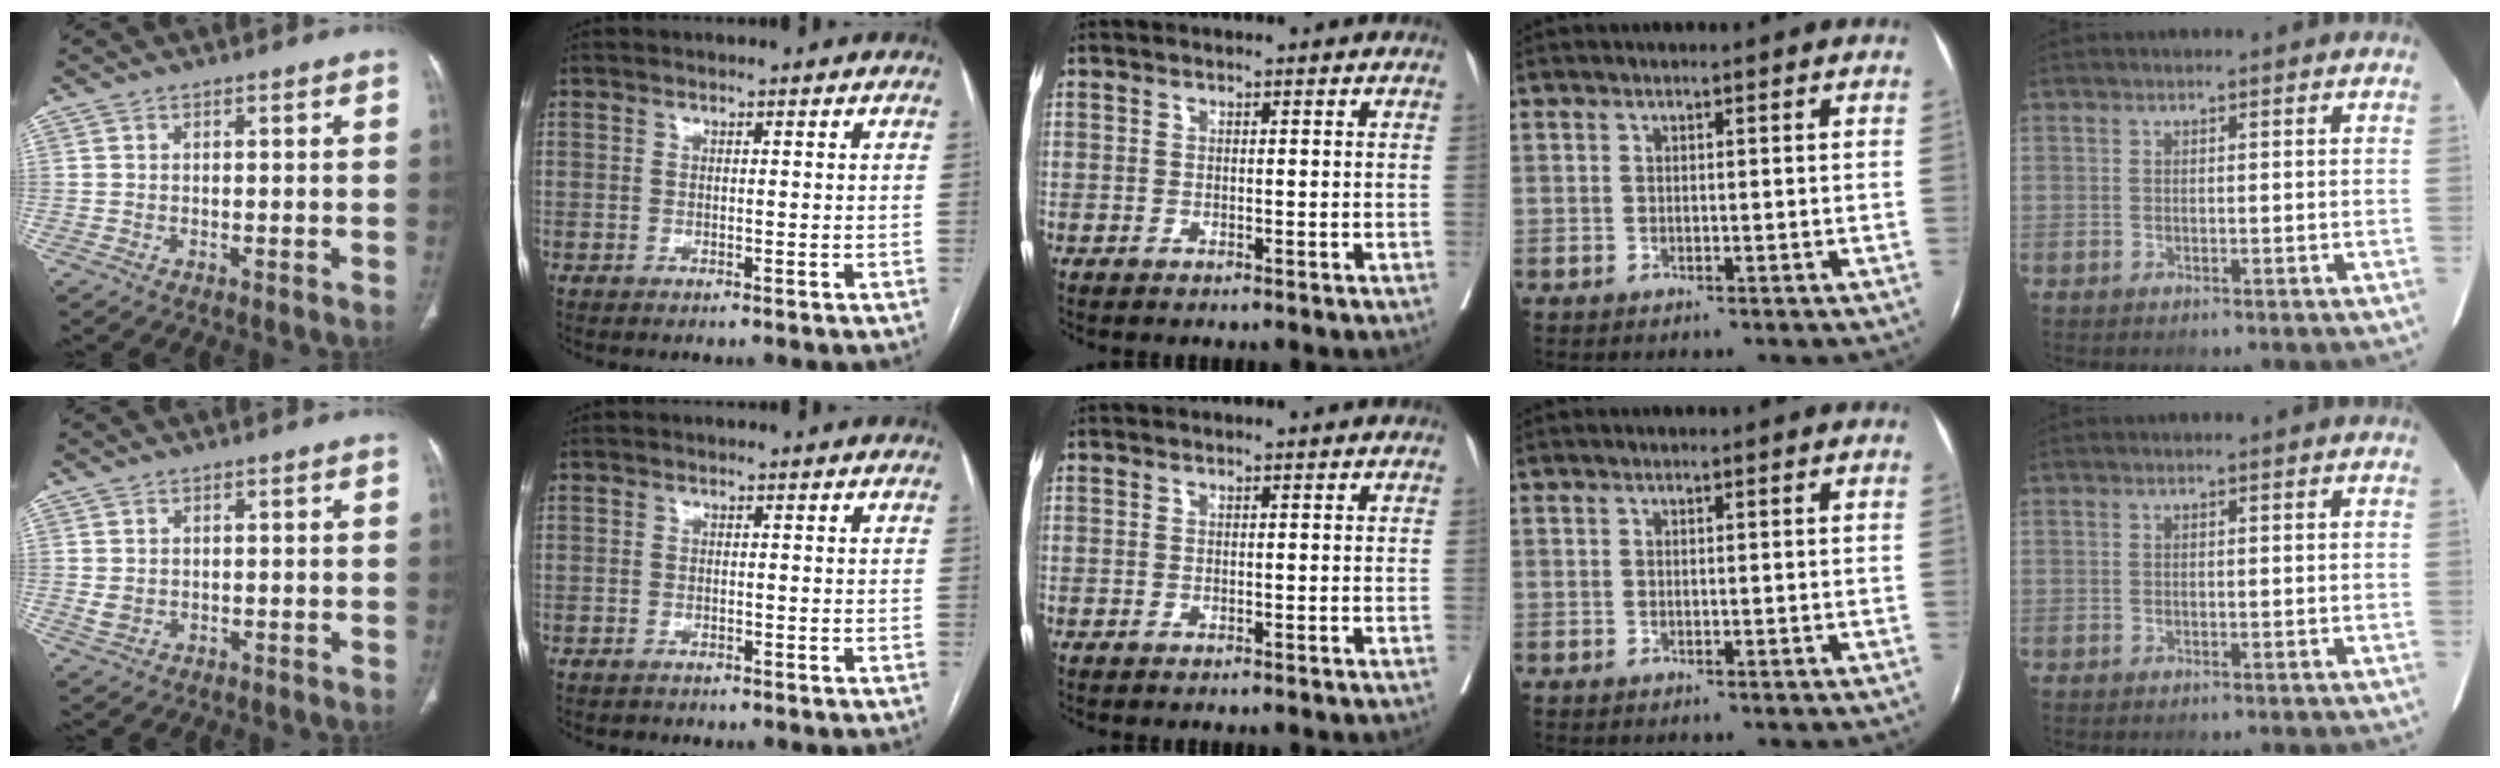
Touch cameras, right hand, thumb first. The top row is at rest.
{"thumb": {"total": 2.1, "force": [0.0, 1.8, 1.1], "torque": [-0.020, -0.002, 0.009]}, "index": {"total": 1.1, "force": [-0.9, 0.6, -0.1], "torque": [-0.006, 0.002, -0.013]}}